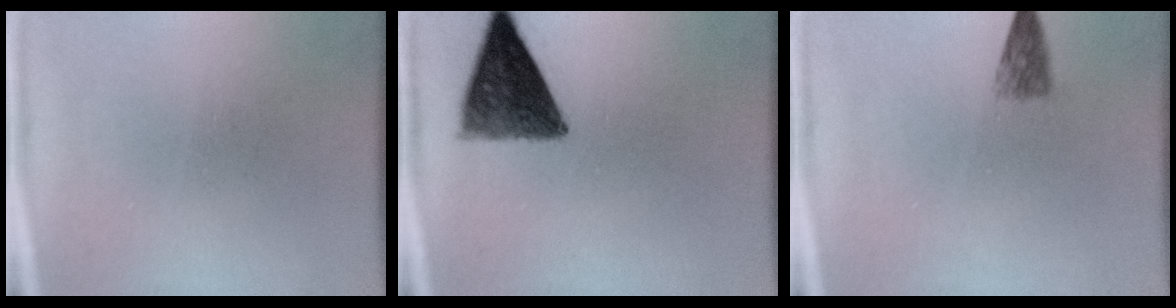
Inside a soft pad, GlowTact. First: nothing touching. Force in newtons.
{"total": 9.5}
{"total": 2.4}